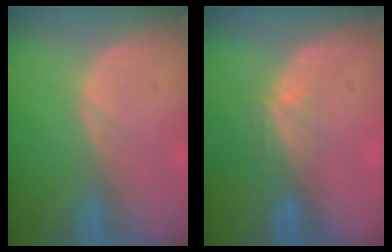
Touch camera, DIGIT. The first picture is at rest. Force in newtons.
{"total": 2.9, "press": 2.4, "slide": 1.7}